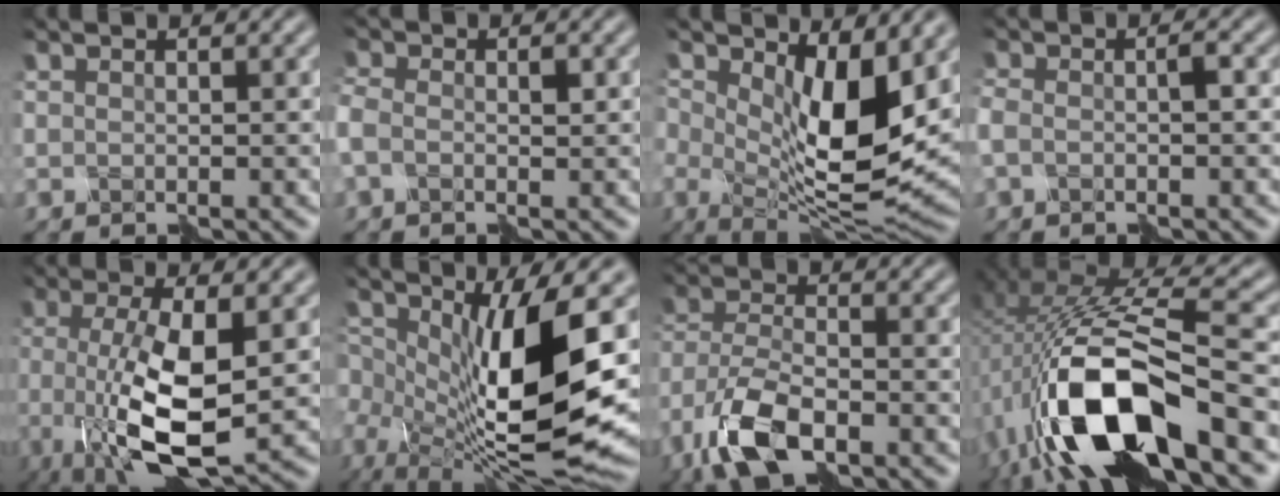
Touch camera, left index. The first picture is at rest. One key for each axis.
{"total": 2.9, "fx": -1.0, "fy": 1.8, "fz": 2.0, "tx": -0.049, "ty": 0.002, "tz": -0.023}
{"total": 10.9, "fx": 1.1, "fy": 5.1, "fz": 9.6, "tx": -0.166, "ty": -0.021, "tz": 0.020}
{"total": 2.2, "fx": -1.4, "fy": 0.8, "fz": 1.6, "tx": -0.041, "ty": 0.003, "tz": -0.026}
{"total": 9.3, "fx": -1.6, "fy": 2.9, "fz": 8.7, "tx": -0.170, "ty": -0.018, "tz": -0.023}
{"total": 13.0, "fx": 0.1, "fy": 5.0, "fz": 12.0, "tx": -0.225, "ty": -0.025, "tz": 0.005}
{"total": 8.1, "fx": -5.1, "fy": 3.3, "fz": 5.4, "tx": -0.131, "ty": -0.007, "tz": -0.107}
{"total": 13.4, "fx": -6.2, "fy": 4.7, "fz": 10.9, "tx": -0.219, "ty": 0.006, "tz": -0.111}